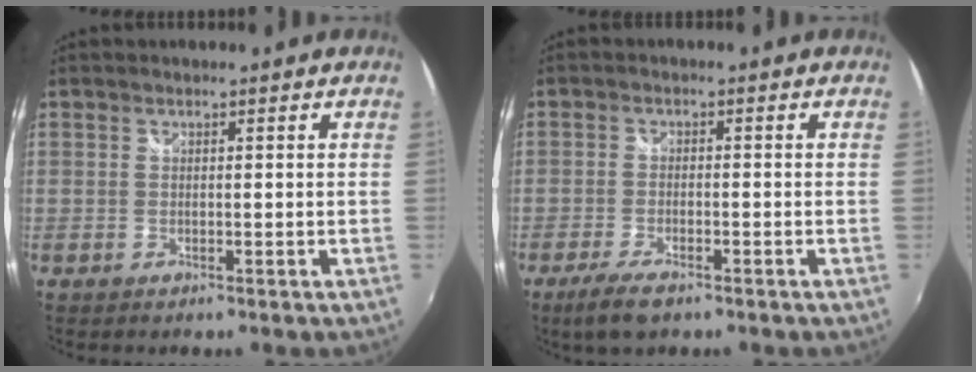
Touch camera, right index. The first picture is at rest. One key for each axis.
{"total": 5.9, "fx": -4.0, "fy": 1.8, "fz": 4.0, "tx": -0.096, "ty": -0.015, "tz": -0.071}